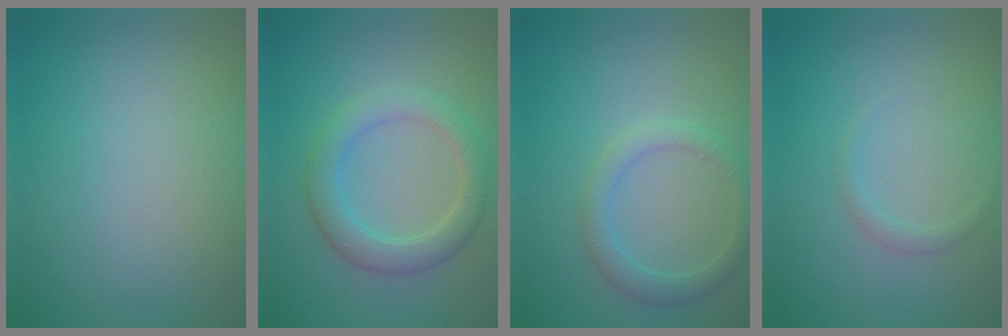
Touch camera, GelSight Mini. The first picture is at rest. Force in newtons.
{"total": 3.8, "press": 3.8, "slide": 0.2}
{"total": 2.4, "press": 2.4, "slide": 0.2}
{"total": 0.8, "press": 0.8, "slide": 0.1}